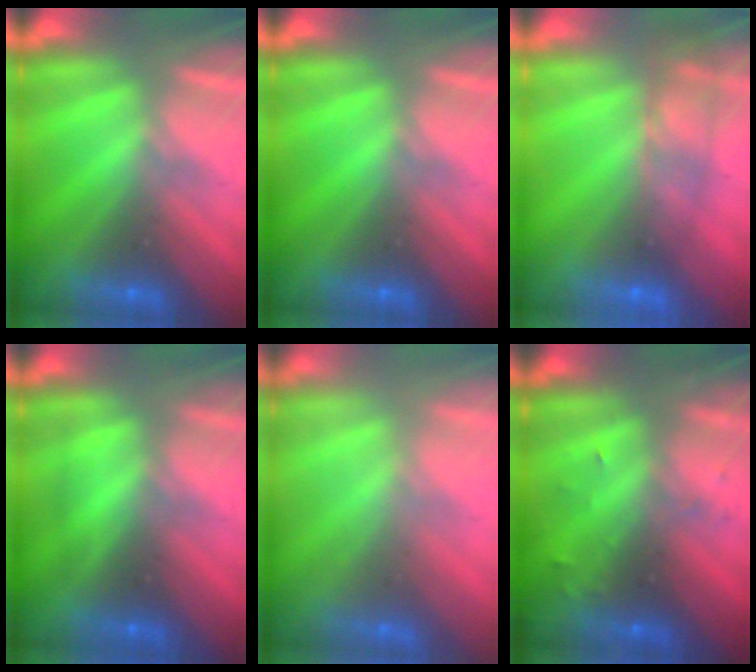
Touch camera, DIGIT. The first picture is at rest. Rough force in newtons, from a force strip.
{"total": 0.0}
{"total": 7.6}
{"total": 1.9}
{"total": 2.5}
{"total": 3.0}